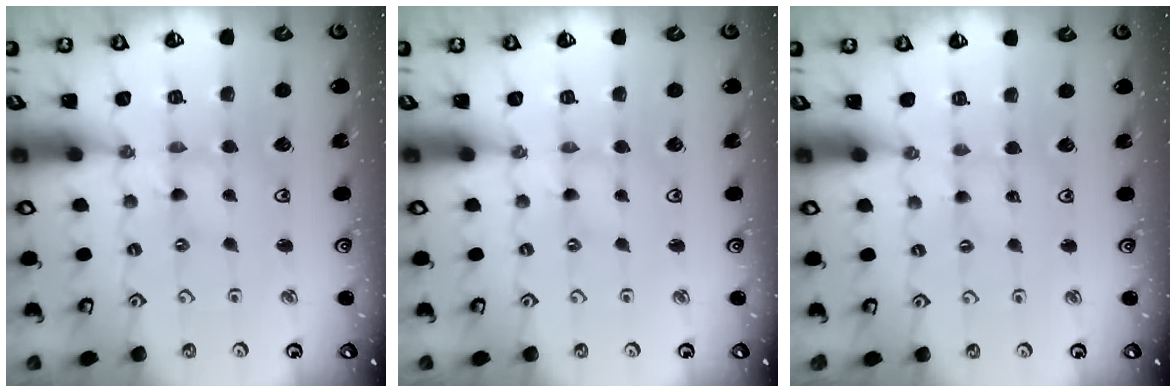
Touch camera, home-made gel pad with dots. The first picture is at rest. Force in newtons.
{"total": 0.6, "press": 0.6, "slide": 0.2}
{"total": 0.0}